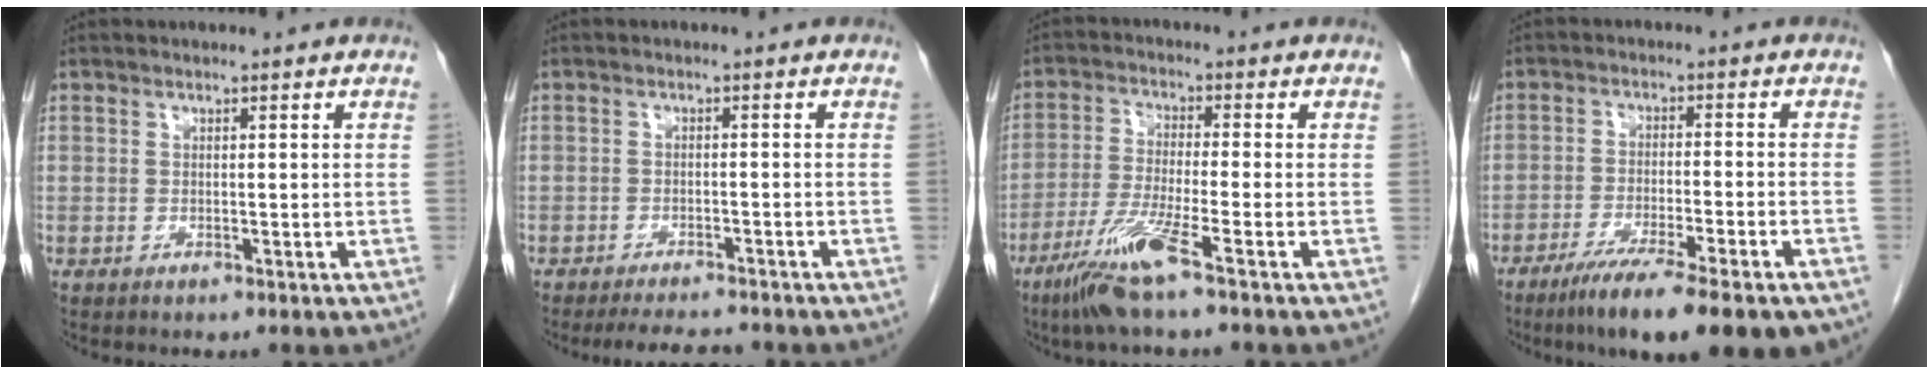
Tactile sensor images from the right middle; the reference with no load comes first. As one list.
[{"total": 5.3, "force": [-4.9, 0.9, 1.8], "torque": [-0.029, -0.013, -0.076]}, {"total": 7.8, "force": [-4.8, -0.6, 6.1], "torque": [-0.126, -0.023, -0.099]}, {"total": 14.6, "force": [-10.6, 1.5, 10.0], "torque": [-0.126, -0.031, -0.163]}]